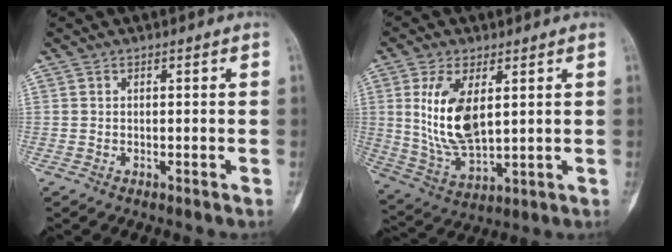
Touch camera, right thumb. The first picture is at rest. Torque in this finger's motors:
{"motor_torque": [-0.06, 0.37, 0.73, 0.56, 0.17]}